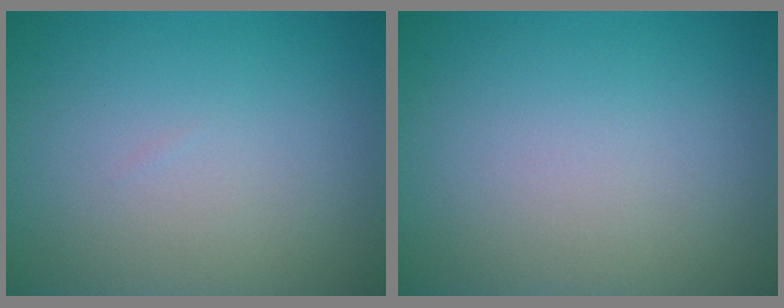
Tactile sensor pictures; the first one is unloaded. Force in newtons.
{"total": 0.0}